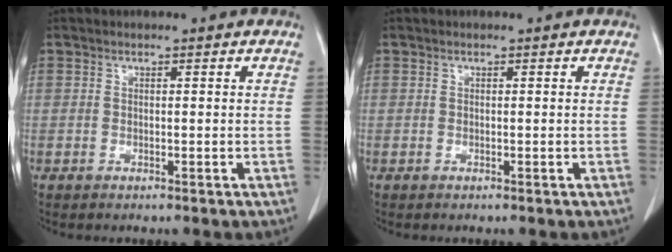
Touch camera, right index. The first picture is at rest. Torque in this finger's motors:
{"motor_torque": [0.00, 0.00, 0.00, 0.00]}